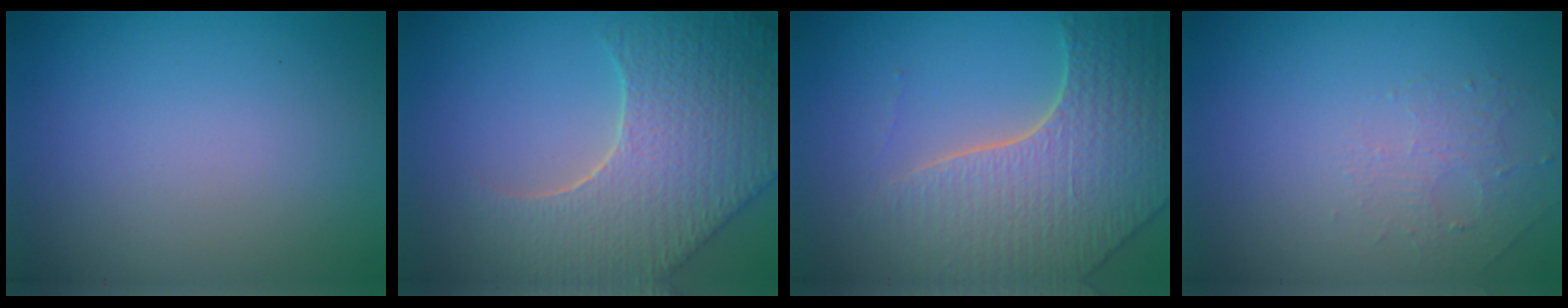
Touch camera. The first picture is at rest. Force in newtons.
{"total": 8.5, "press": 6.5, "slide": 5.5}
{"total": 6.4, "press": 5.2, "slide": 3.7}
{"total": 1.4, "press": 0.7, "slide": 1.2}